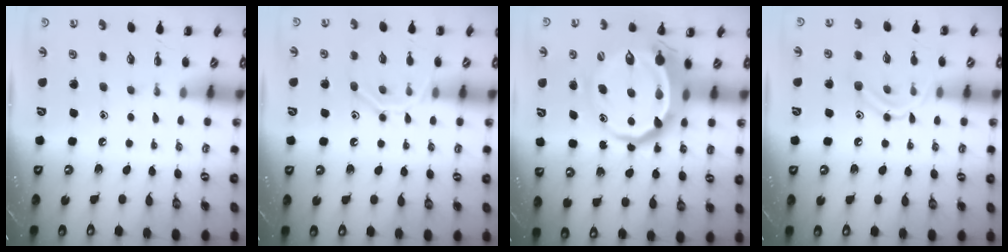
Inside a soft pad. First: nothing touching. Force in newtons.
{"total": 11.6, "press": 11.5, "slide": 1.4}
{"total": 12.2, "press": 11.8, "slide": 3.2}
{"total": 12.4, "press": 12.4, "slide": 1.2}